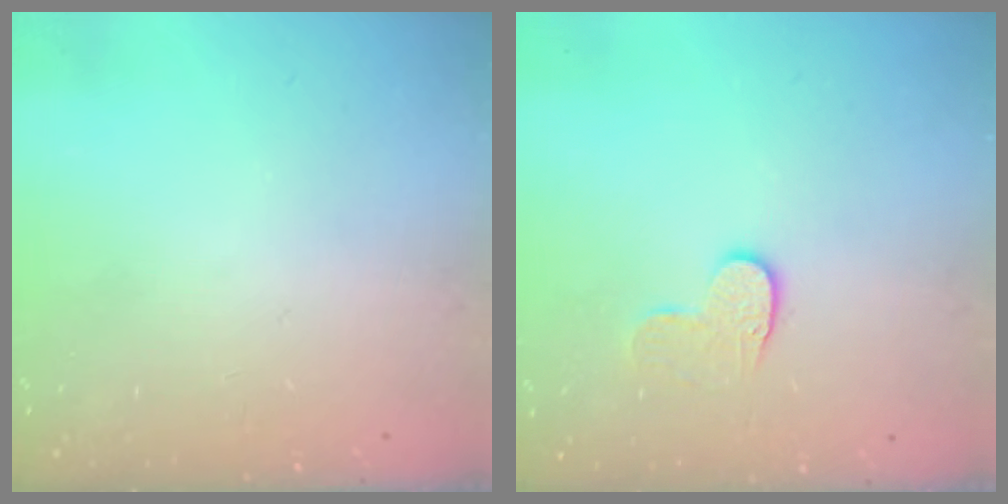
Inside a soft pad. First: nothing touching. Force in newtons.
{"total": 7.0, "press": 6.9, "slide": 0.6}